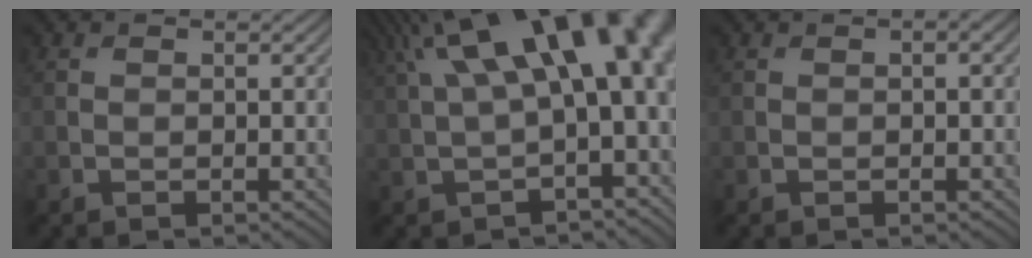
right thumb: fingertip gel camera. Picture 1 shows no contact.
{"total": 16.3, "force": [4.2, 6.2, 14.5], "torque": [-0.218, 0.034, 0.086]}
{"total": 1.2, "force": [0.3, 0.2, 1.2], "torque": [-0.015, 0.001, 0.007]}